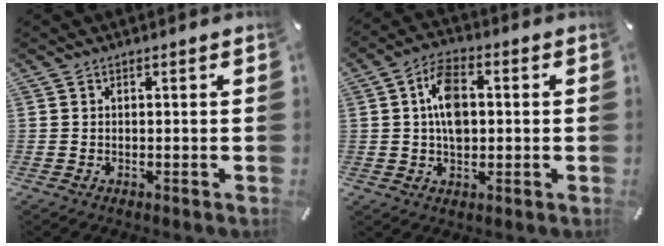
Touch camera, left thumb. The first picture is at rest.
{"total": 8.7, "force": [0.7, 5.5, 6.7], "torque": [-0.110, 0.007, 0.011]}